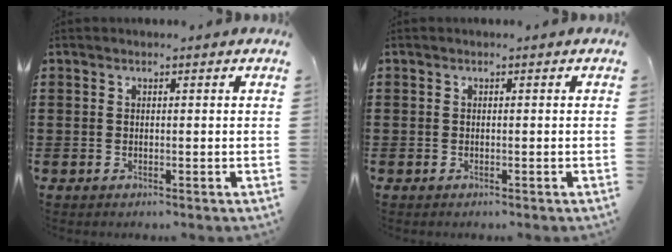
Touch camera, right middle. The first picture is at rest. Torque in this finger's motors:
{"motor_torque": [-1.50, 0.20, -1.05, -0.21]}